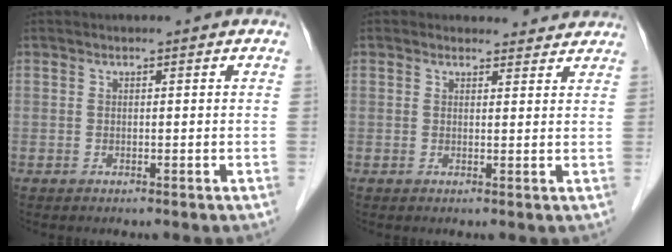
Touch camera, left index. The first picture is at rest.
{"total": 3.2, "force": [2.9, 1.3, -0.2], "torque": [0.005, 0.001, 0.024]}